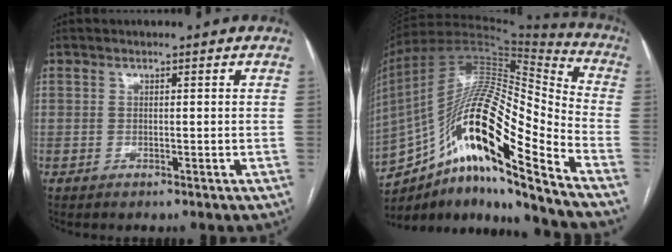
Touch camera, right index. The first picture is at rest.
{"total": 23.7, "force": [-13.7, 3.2, 19.0], "torque": [-0.346, 0.017, -0.241]}